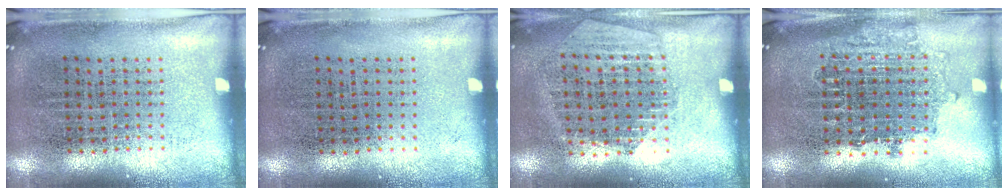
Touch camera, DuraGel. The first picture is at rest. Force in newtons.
{"total": 0.0}
{"total": 1.4, "press": 1.3, "slide": 0.4}
{"total": 1.6, "press": 1.3, "slide": 0.8}